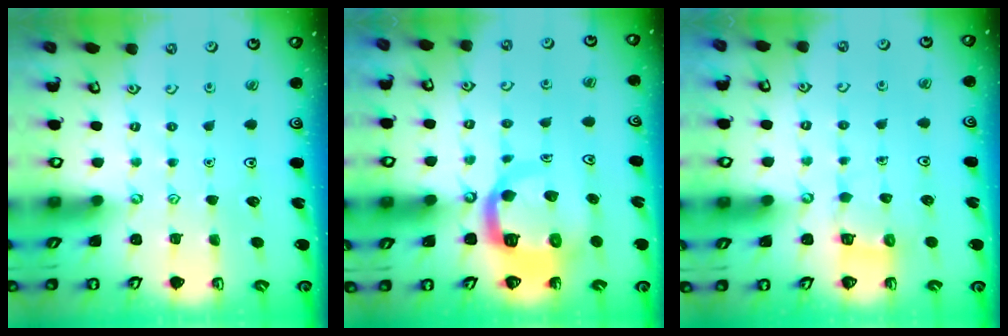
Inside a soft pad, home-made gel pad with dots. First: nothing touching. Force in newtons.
{"total": 10.6, "press": 10.6, "slide": 1.3}
{"total": 4.2, "press": 4.2, "slide": 0.3}